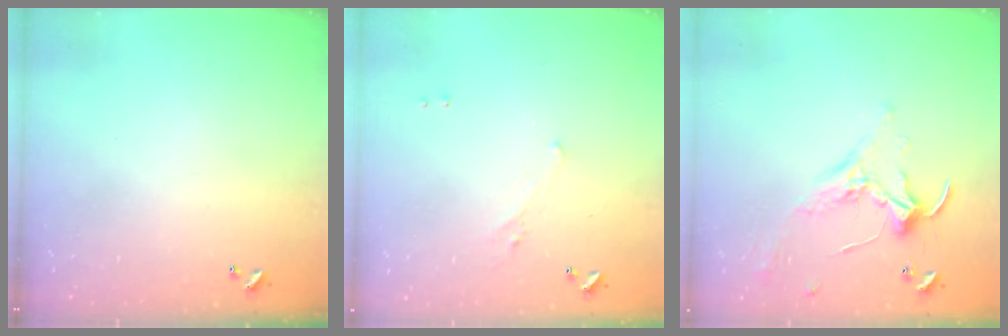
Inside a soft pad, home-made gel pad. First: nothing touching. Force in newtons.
{"total": 1.2, "press": 0.9, "slide": 0.8}
{"total": 0.8, "press": 0.7, "slide": 0.4}